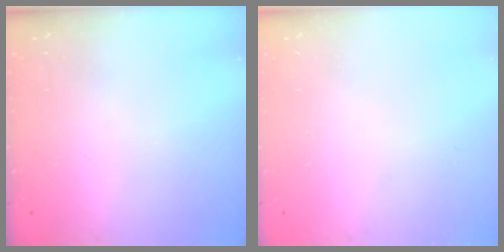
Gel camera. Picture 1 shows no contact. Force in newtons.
{"total": 0.0}